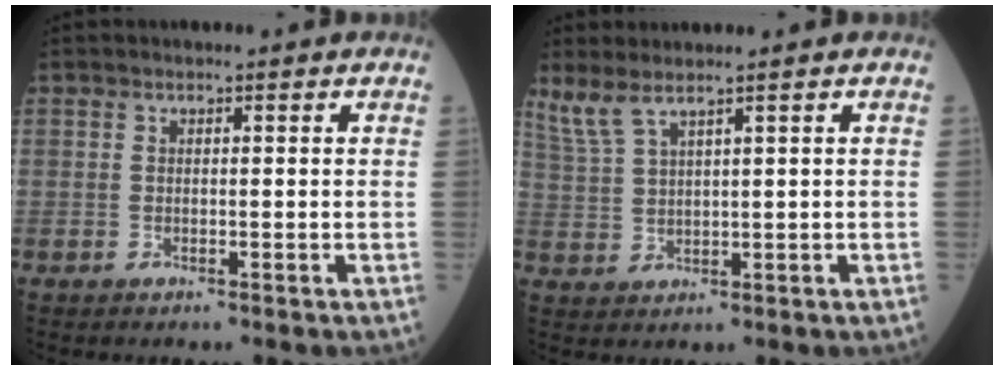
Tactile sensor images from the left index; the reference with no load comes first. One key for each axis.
{"total": 3.8, "fx": 3.1, "fy": 0.0, "fz": 2.2, "tx": -0.062, "ty": 0.006, "tz": 0.076}